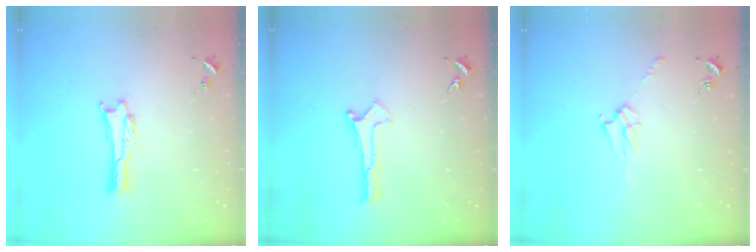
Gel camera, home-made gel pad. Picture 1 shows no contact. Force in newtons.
{"total": 0.0}
{"total": 4.2, "press": 4.2, "slide": 0.6}